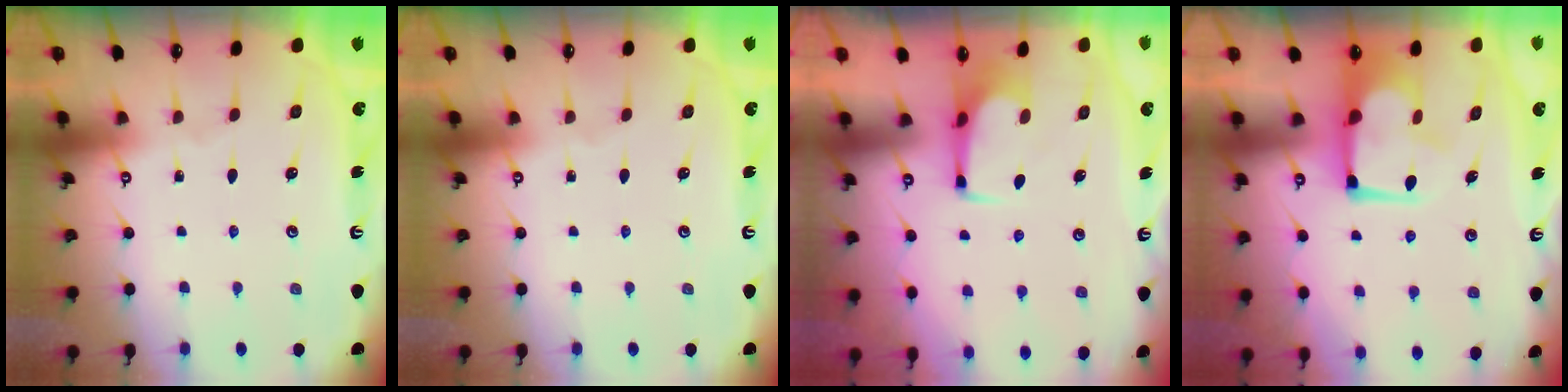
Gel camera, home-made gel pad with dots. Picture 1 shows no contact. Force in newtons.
{"total": 0.0}
{"total": 0.7, "press": 0.6, "slide": 0.3}
{"total": 5.9, "press": 5.8, "slide": 0.6}